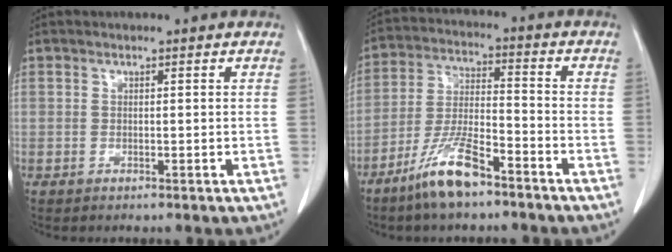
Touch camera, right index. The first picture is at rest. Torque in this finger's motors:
{"motor_torque": [0.97, -0.90, 0.23, 0.13]}